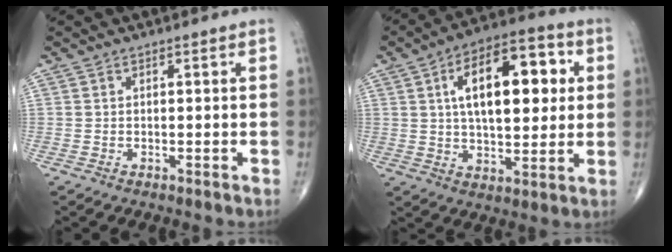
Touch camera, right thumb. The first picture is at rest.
{"total": 18.2, "force": [4.2, 8.7, 15.4], "torque": [-0.212, 0.011, 0.060]}